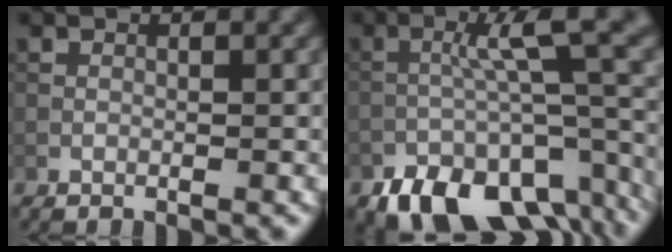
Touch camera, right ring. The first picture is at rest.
{"total": 11.3, "force": [-7.1, 4.0, 7.8], "torque": [-0.116, -0.008, -0.115]}